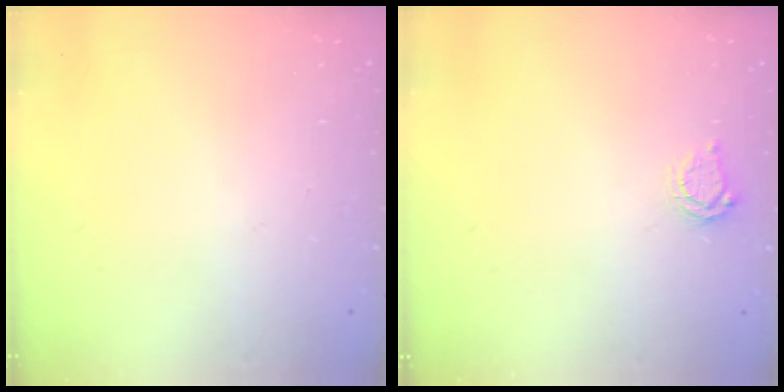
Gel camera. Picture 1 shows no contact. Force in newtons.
{"total": 3.7, "press": 3.7, "slide": 0.5}